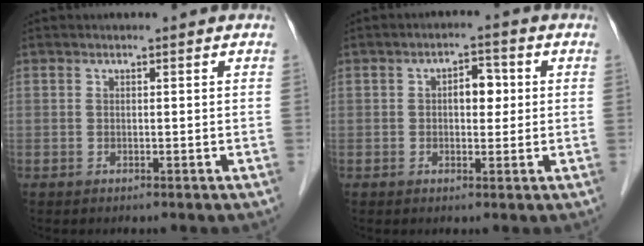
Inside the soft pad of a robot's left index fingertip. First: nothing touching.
{"total": 3.8, "force": [0.4, 2.0, 3.1], "torque": [-0.045, 0.015, 0.007]}